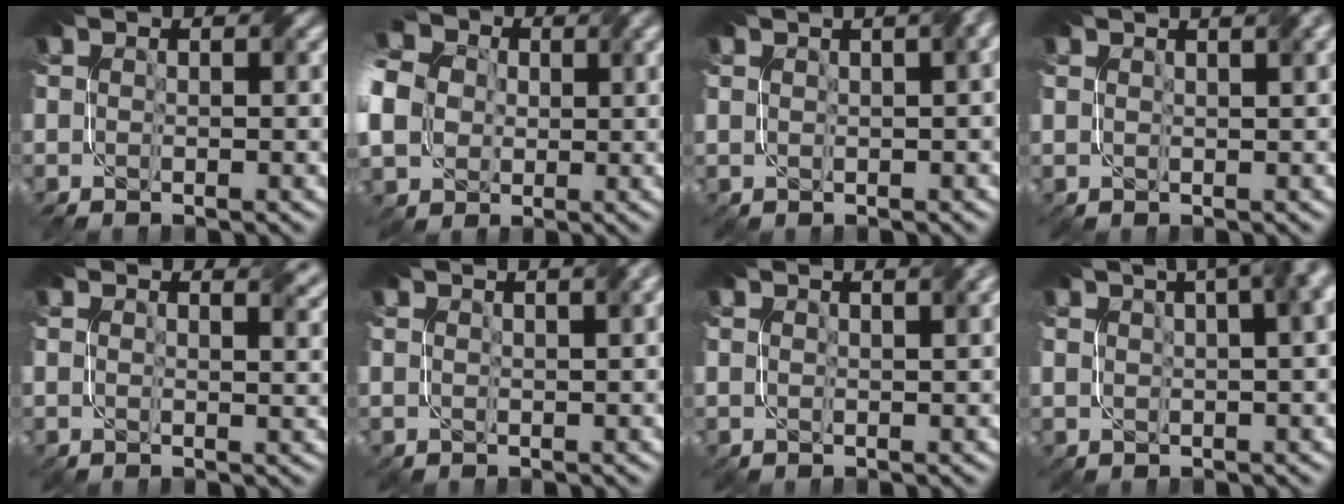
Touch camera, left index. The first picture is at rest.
{"total": 9.5, "force": [0.4, 8.0, 5.1], "torque": [-0.123, -0.003, 0.000]}
{"total": 5.1, "force": [2.1, 2.5, 3.9], "torque": [-0.031, 0.015, 0.025]}
{"total": 2.9, "force": [2.0, 1.1, 1.9], "torque": [-0.013, 0.013, 0.024]}
{"total": 2.5, "force": [2.3, 0.7, 0.6], "torque": [-0.011, -0.003, 0.033]}
{"total": 2.9, "force": [1.9, 1.0, 1.9], "torque": [-0.015, 0.013, 0.023]}
{"total": 2.6, "force": [1.9, 0.9, 1.5], "torque": [-0.008, 0.009, 0.022]}
{"total": 17.5, "force": [7.4, 9.8, 12.4], "torque": [-0.116, 0.074, 0.069]}